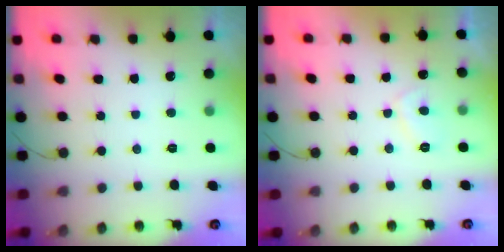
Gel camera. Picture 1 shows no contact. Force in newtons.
{"total": 2.7, "press": 2.6, "slide": 0.4}